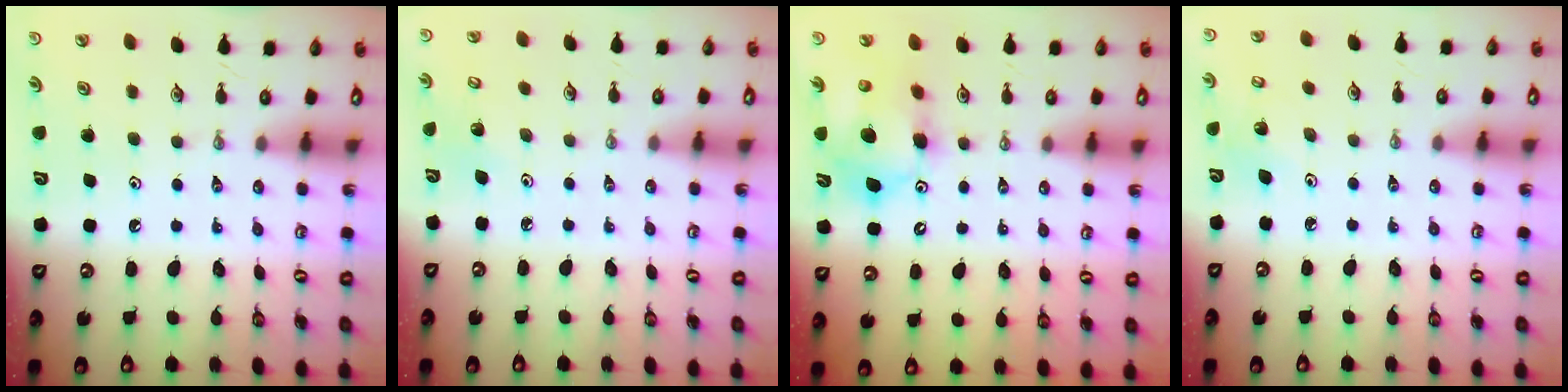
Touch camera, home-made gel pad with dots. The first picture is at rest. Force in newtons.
{"total": 2.5, "press": 2.4, "slide": 0.6}
{"total": 12.0, "press": 11.8, "slide": 2.6}
{"total": 4.8, "press": 4.7, "slide": 1.1}